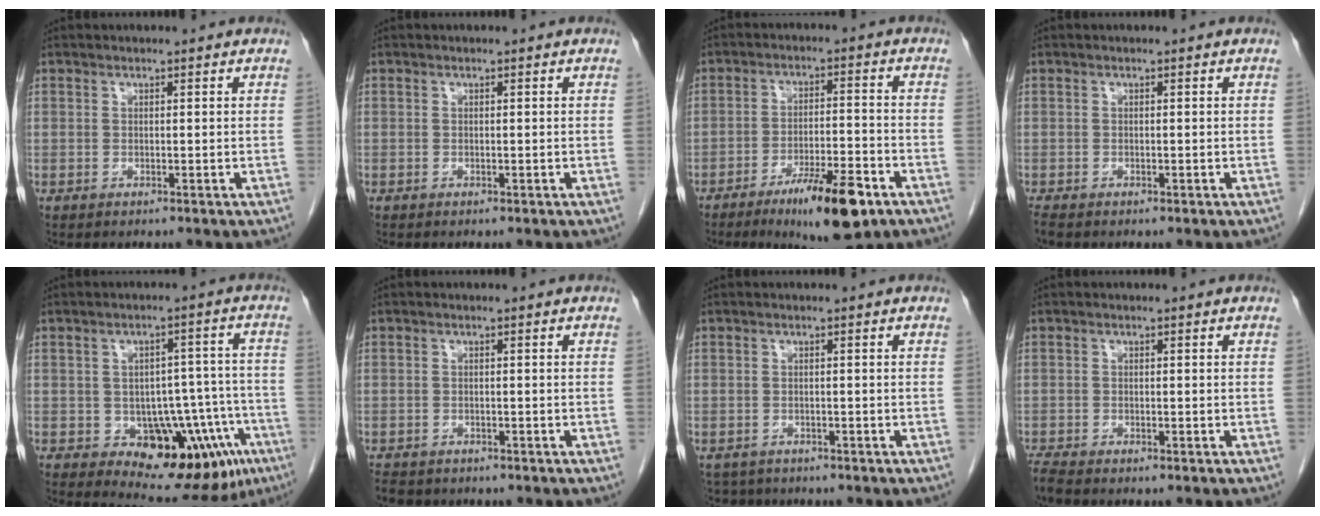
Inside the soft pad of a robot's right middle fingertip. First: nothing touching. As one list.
[{"total": 0.0}, {"total": 11.2, "force": [-6.7, 1.8, 8.8], "torque": [-0.145, -0.016, -0.101]}, {"total": 1.1, "force": [-0.9, 0.4, 0.6], "torque": [-0.021, -0.006, -0.014]}, {"total": 13.8, "force": [-6.4, 7.0, 10.0], "torque": [-0.104, 0.024, -0.074]}, {"total": 4.1, "force": [-3.4, 2.0, 1.2], "torque": [-0.024, -0.005, -0.046]}, {"total": 3.4, "force": [-2.9, 1.9, -0.1], "torque": [-0.002, -0.004, -0.047]}, {"total": 1.8, "force": [-1.6, 0.2, 0.7], "torque": [-0.025, -0.009, -0.031]}]